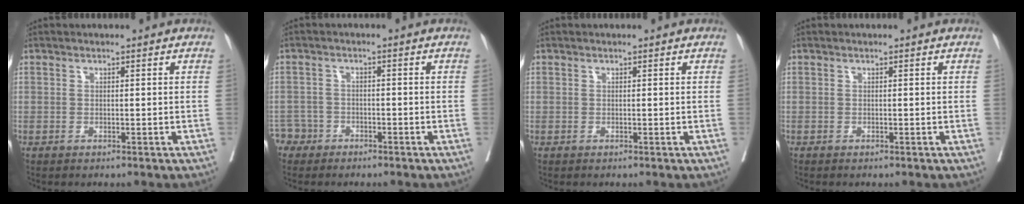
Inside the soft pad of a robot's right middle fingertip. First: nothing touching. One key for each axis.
{"total": 3.0, "fx": -2.1, "fy": 2.1, "fz": -0.7, "tx": 0.008, "ty": 0.010, "tz": -0.043}
{"total": 0.0}
{"total": 0.0}